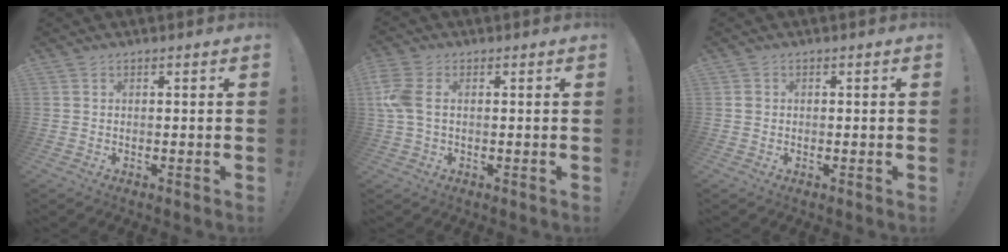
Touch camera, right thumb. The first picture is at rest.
{"total": 6.7, "force": [0.9, 3.9, 5.3], "torque": [-0.130, 0.000, 0.014]}
{"total": 1.0, "force": [-0.3, 0.8, 0.4], "torque": [-0.013, 0.008, -0.004]}